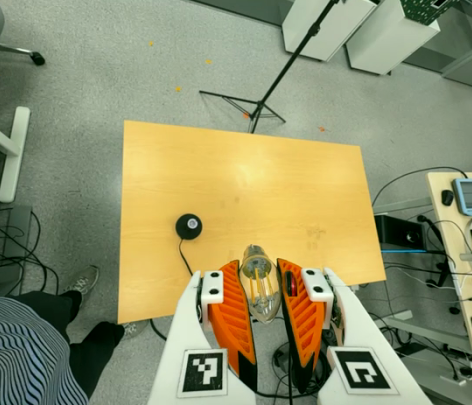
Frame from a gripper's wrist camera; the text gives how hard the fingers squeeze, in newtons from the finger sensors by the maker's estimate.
{"total": 21.7, "left": 26.2, "right": 17.2}